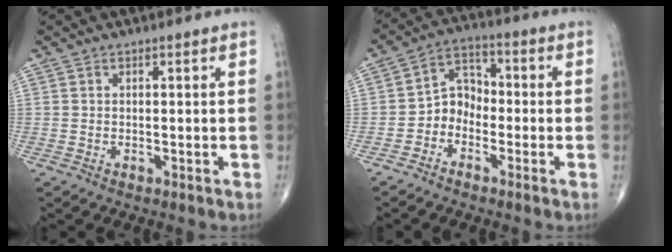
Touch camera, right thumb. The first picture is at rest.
{"total": 5.8, "force": [-2.4, 4.5, 2.8], "torque": [-0.023, 0.034, -0.060]}